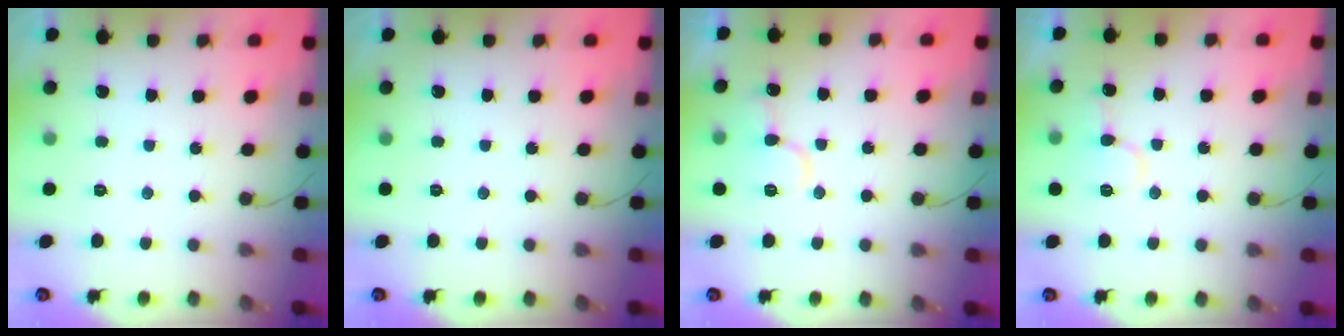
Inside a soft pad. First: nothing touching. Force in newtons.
{"total": 0.0}
{"total": 10.4, "press": 10.3, "slide": 1.3}
{"total": 9.1, "press": 9.1, "slide": 1.2}